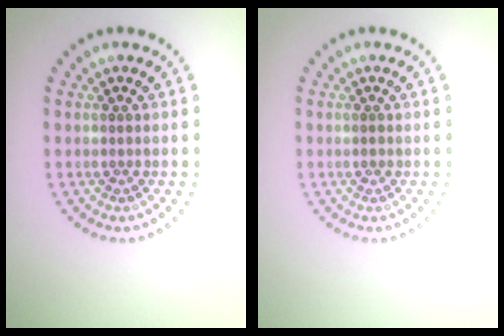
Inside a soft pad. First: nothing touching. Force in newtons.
{"total": 0.7, "press": 0.7, "slide": 0.2}